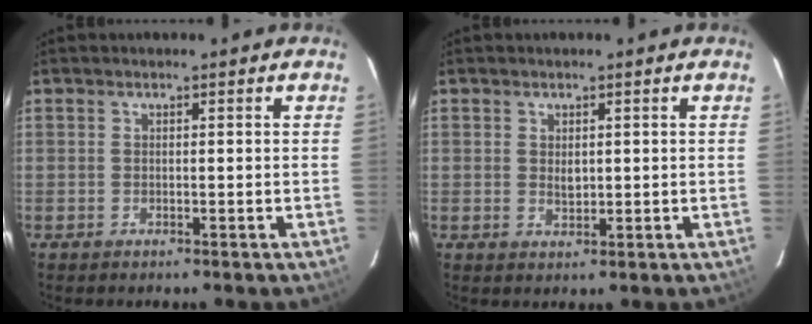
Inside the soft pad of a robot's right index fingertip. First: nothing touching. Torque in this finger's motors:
{"motor_torque": [-0.01, 0.06, 0.03, 0.00]}